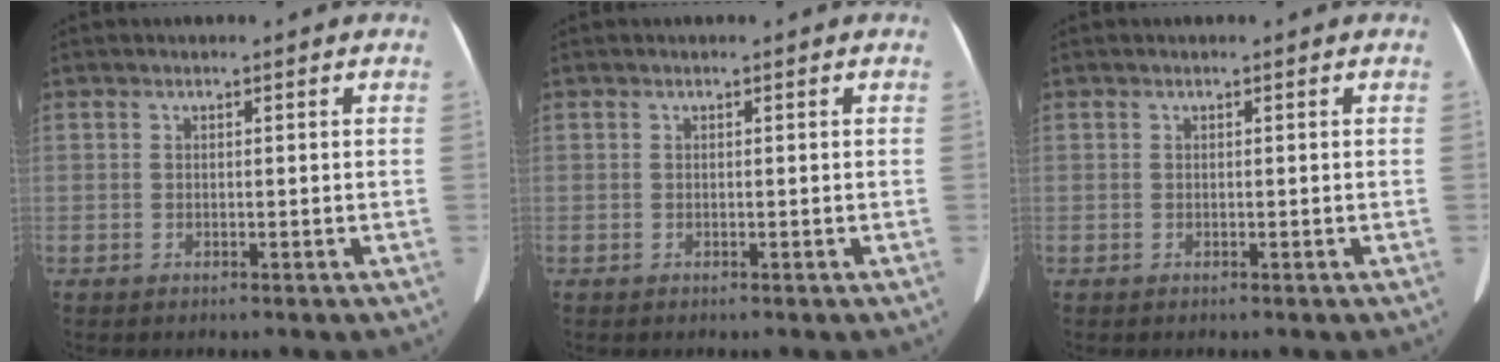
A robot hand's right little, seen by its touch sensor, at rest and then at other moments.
{"total": 0.0}
{"total": 0.0}